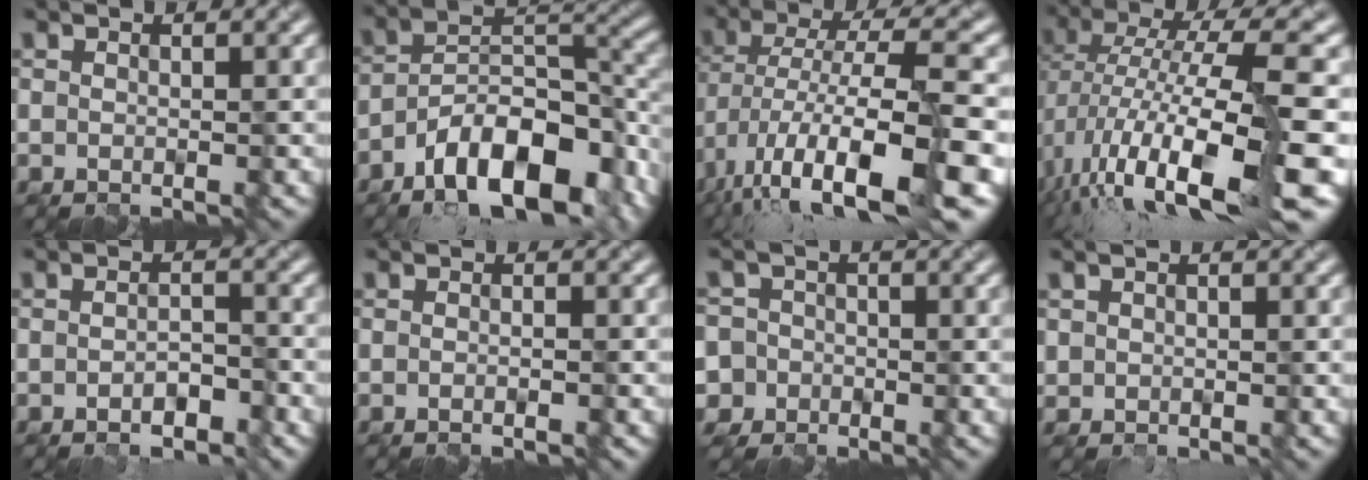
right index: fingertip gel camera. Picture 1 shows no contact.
{"total": 14.9, "force": [-9.0, 6.6, 9.9], "torque": [-0.168, 0.002, -0.147]}
{"total": 13.9, "force": [-5.7, 3.8, 12.1], "torque": [-0.226, 0.004, -0.094]}
{"total": 15.3, "force": [-4.6, 3.9, 14.0], "torque": [-0.261, 0.010, -0.081]}
{"total": 2.6, "force": [-1.4, 1.1, 1.9], "torque": [-0.034, 0.001, -0.024]}
{"total": 1.1, "force": [-0.6, 0.1, 0.9], "torque": [-0.016, 0.003, -0.007]}
{"total": 6.5, "force": [-1.9, 6.1, 1.3], "torque": [-0.037, 0.012, -0.070]}
{"total": 0.8, "force": [0.2, 0.8, -0.1], "torque": [0.009, -0.003, 0.003]}